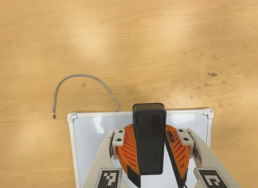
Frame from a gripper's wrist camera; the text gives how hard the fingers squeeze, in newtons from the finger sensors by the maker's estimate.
{"total": 9.0, "left": 9.0, "right": 8.9}